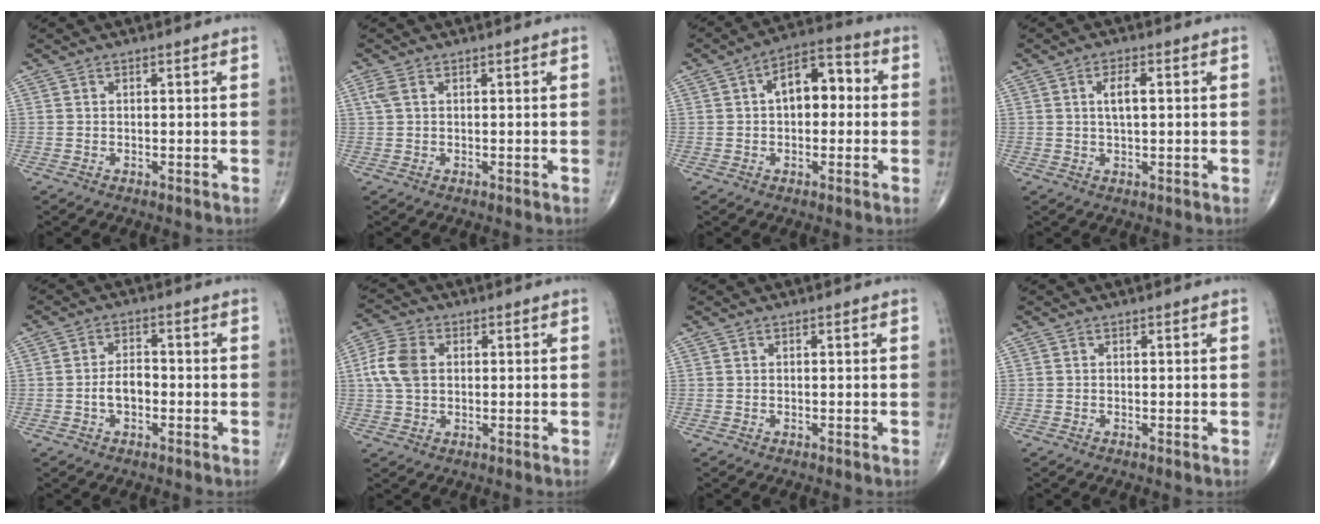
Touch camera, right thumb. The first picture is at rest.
{"total": 1.7, "force": [0.7, 0.9, 1.4], "torque": [-0.042, 0.015, 0.019]}
{"total": 9.7, "force": [0.9, 5.6, 7.8], "torque": [-0.095, 0.030, 0.003]}
{"total": 4.1, "force": [0.8, 1.6, 3.6], "torque": [-0.064, 0.002, 0.014]}
{"total": 4.1, "force": [-1.2, 2.4, 3.1], "torque": [-0.049, 0.017, -0.026]}
{"total": 7.7, "force": [1.0, 5.3, 5.5], "torque": [-0.122, 0.012, 0.016]}
{"total": 0.0}
{"total": 0.0}